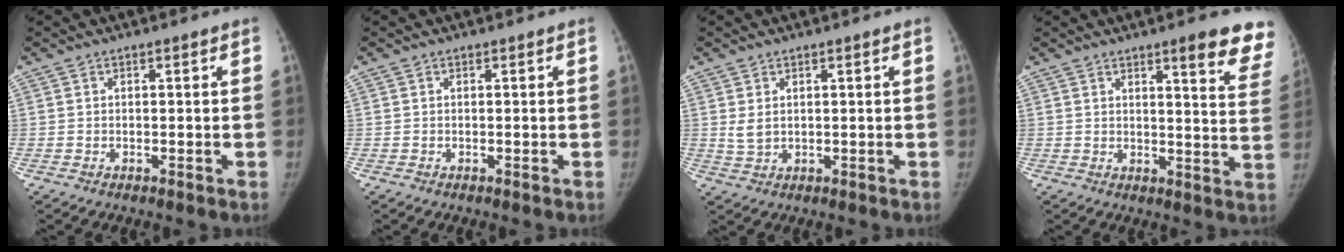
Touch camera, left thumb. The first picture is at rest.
{"total": 0.0}
{"total": 2.4, "force": [0.8, 1.5, 1.7], "torque": [-0.029, -0.003, 0.023]}
{"total": 12.6, "force": [9.0, 2.4, 8.5], "torque": [-0.068, -0.047, 0.094]}